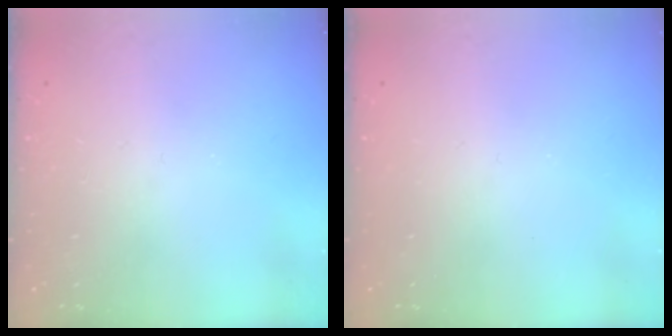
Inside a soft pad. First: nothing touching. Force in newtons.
{"total": 0.0}